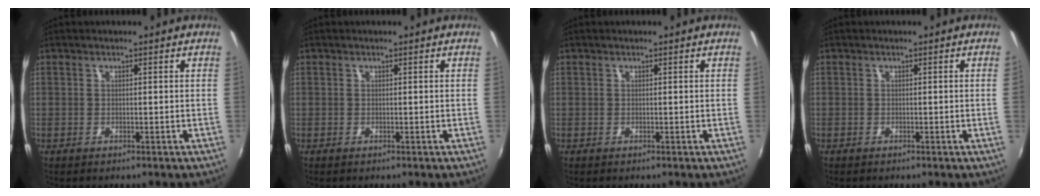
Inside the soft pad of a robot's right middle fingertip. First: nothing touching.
{"total": 0.0}
{"total": 0.0}
{"total": 0.6, "force": [0.0, -0.4, 0.5], "torque": [-0.001, -0.004, 0.000]}